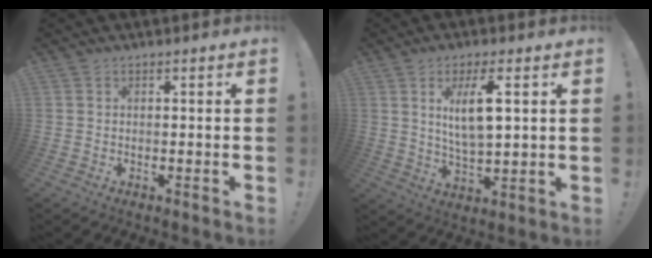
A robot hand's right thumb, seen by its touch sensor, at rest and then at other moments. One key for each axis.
{"total": 9.6, "fx": 3.1, "fy": 2.9, "fz": 8.6, "tx": -0.161, "ty": -0.008, "tz": 0.048}